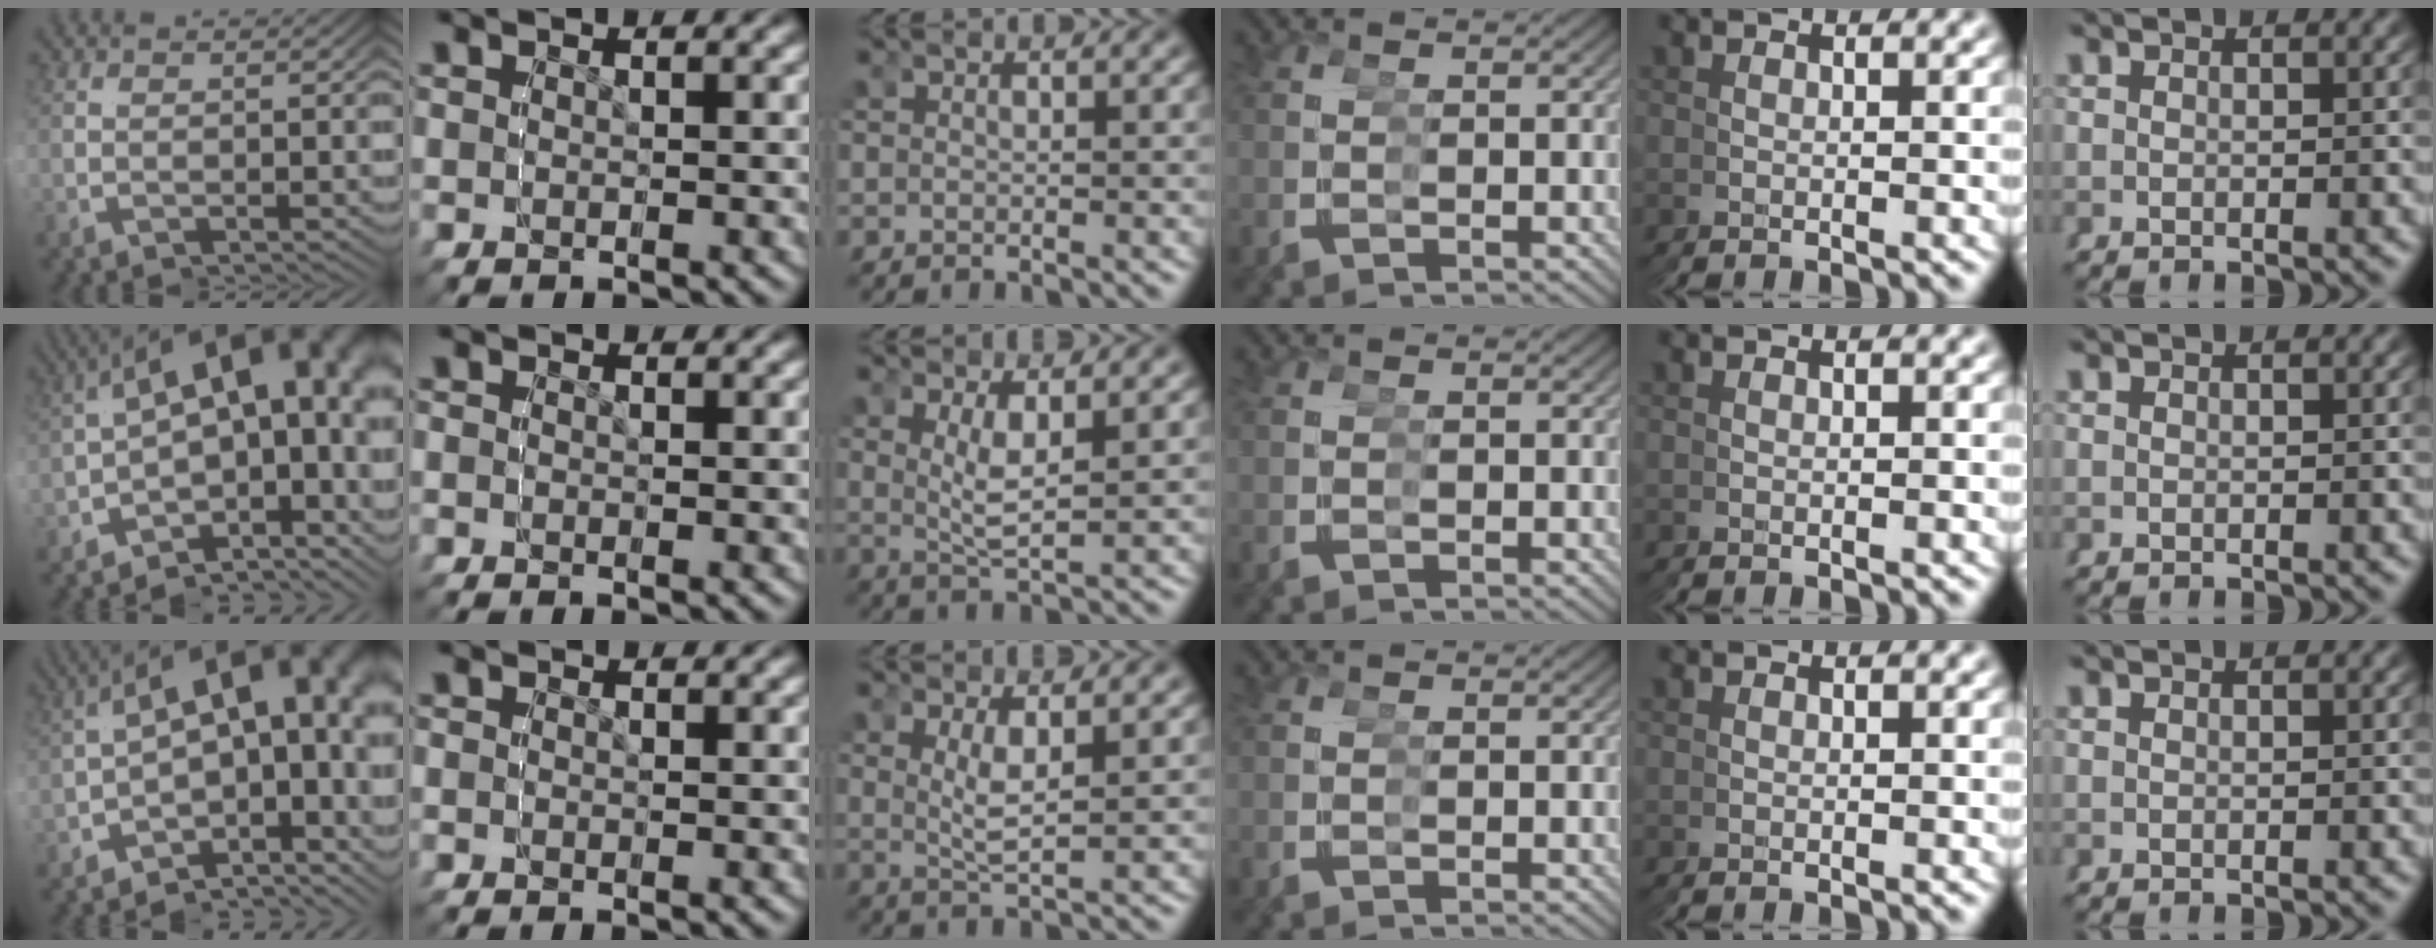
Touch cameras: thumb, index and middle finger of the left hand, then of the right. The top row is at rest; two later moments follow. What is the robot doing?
{"motion": "grasp_and_lifting", "object": "legos"}